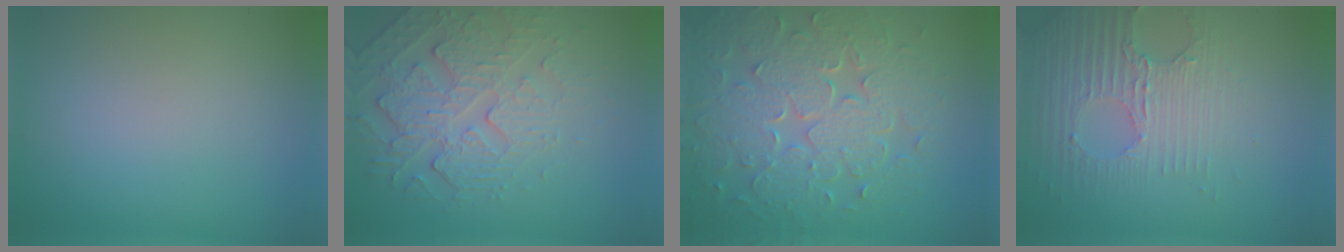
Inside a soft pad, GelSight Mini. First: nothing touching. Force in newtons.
{"total": 4.4, "press": 4.0, "slide": 1.6}
{"total": 8.2, "press": 5.9, "slide": 5.6}
{"total": 3.8, "press": 3.7, "slide": 0.8}